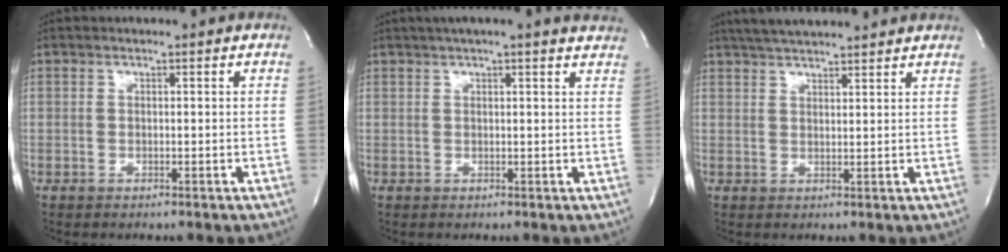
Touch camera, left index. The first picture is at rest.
{"total": 10.9, "force": [9.7, 0.7, 5.0], "torque": [-0.071, 0.017, 0.104]}
{"total": 11.2, "force": [10.0, 1.4, 4.8], "torque": [-0.084, 0.030, 0.143]}